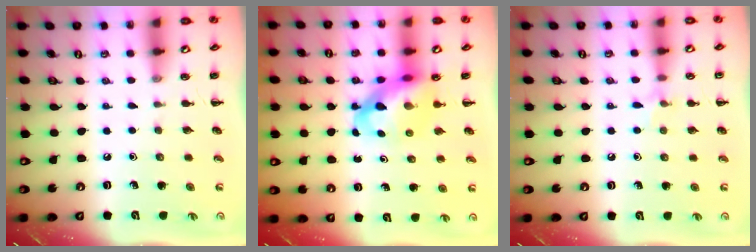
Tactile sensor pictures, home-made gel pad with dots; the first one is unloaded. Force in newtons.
{"total": 12.0, "press": 11.6, "slide": 3.3}
{"total": 5.5, "press": 5.2, "slide": 1.6}